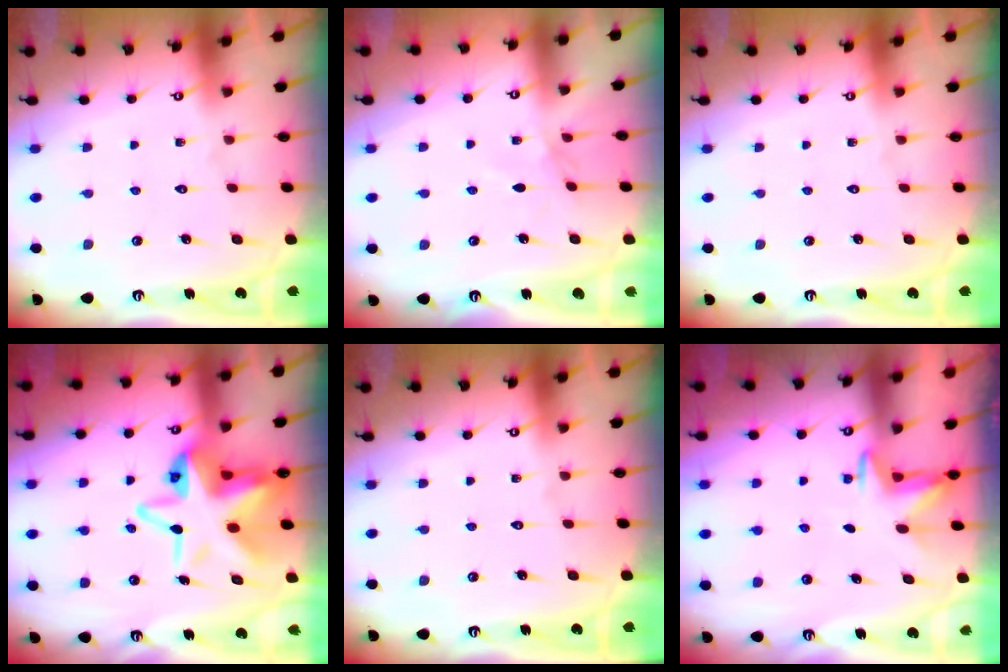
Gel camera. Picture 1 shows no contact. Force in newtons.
{"total": 2.1, "press": 2.0, "slide": 0.4}
{"total": 0.0}
{"total": 15.6, "press": 15.4, "slide": 2.7}
{"total": 0.0}
{"total": 3.1, "press": 3.0, "slide": 0.7}